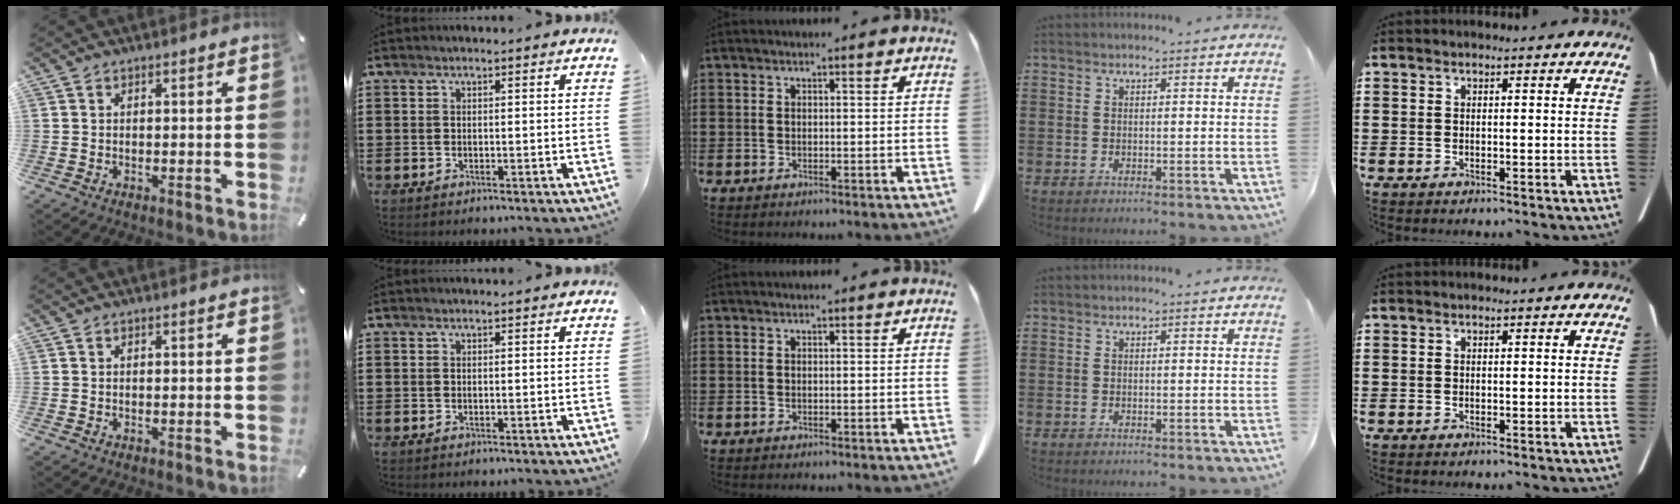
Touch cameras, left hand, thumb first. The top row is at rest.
{}